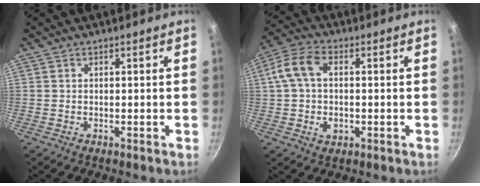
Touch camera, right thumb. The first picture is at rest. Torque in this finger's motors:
{"motor_torque": [0.44, 0.60, 0.35, -0.36, 0.06]}